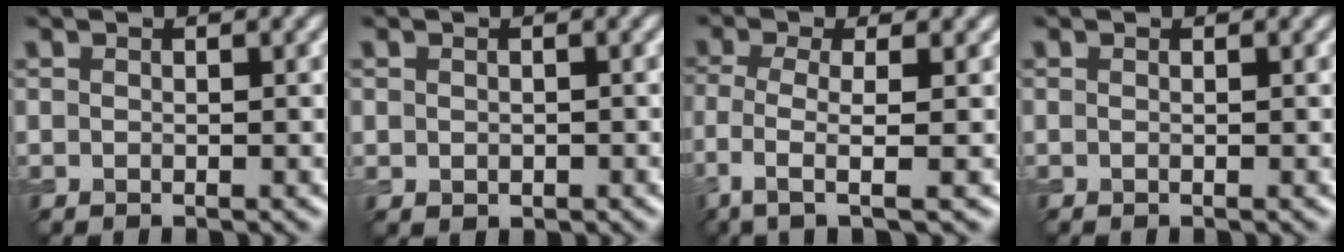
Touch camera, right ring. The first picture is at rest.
{"total": 0.9, "force": [0.1, 0.8, 0.3], "torque": [-0.002, -0.005, 0.002]}
{"total": 4.0, "force": [-1.5, 0.9, 3.6], "torque": [-0.077, -0.006, -0.038]}
{"total": 0.0}